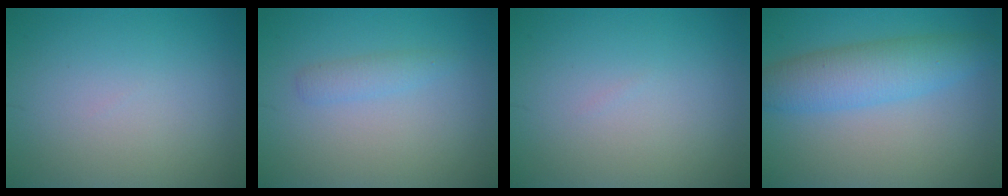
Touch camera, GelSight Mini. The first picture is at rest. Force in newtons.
{"total": 1.4, "press": 1.4, "slide": 0.1}
{"total": 0.0}
{"total": 5.0, "press": 5.0, "slide": 0.1}